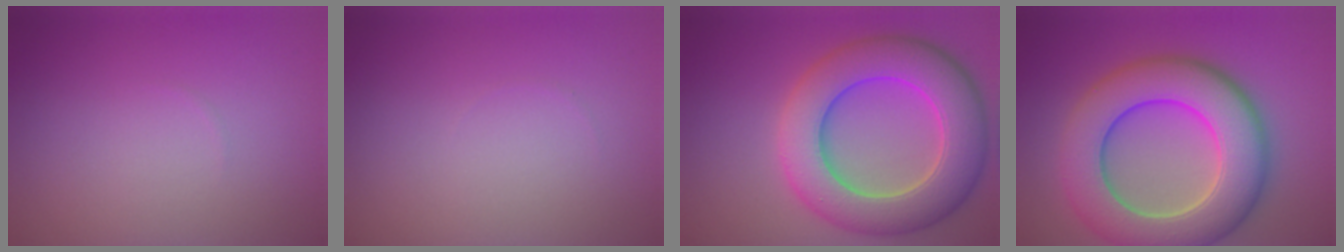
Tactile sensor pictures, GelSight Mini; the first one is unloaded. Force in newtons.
{"total": 0.0}
{"total": 9.7, "press": 9.7, "slide": 0.2}
{"total": 11.1, "press": 11.1, "slide": 0.6}